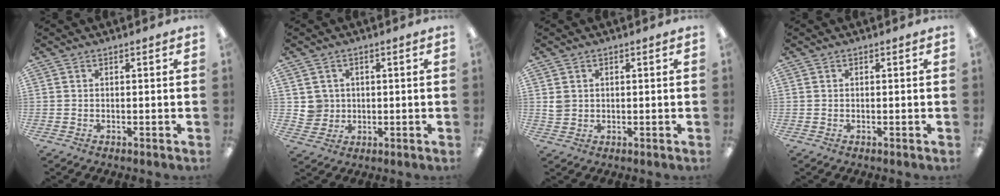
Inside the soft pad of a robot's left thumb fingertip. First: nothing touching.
{"total": 4.4, "force": [1.0, 4.3, 0.2], "torque": [-0.003, 0.004, 0.018]}
{"total": 2.5, "force": [0.7, 2.3, 0.7], "torque": [-0.007, 0.001, 0.010]}
{"total": 0.0}